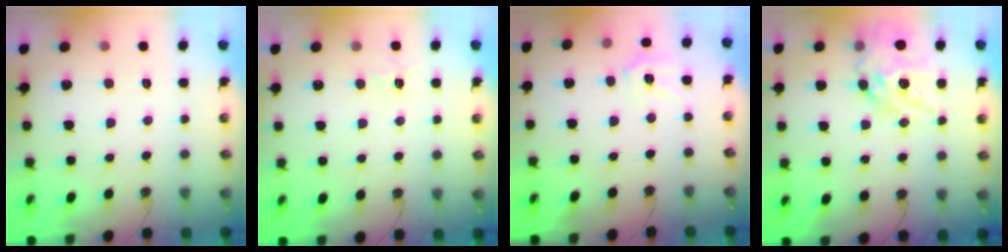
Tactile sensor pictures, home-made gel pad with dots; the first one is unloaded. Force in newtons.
{"total": 3.4, "press": 3.4, "slide": 0.4}
{"total": 9.6, "press": 9.6, "slide": 1.1}
{"total": 18.0, "press": 17.9, "slide": 1.8}